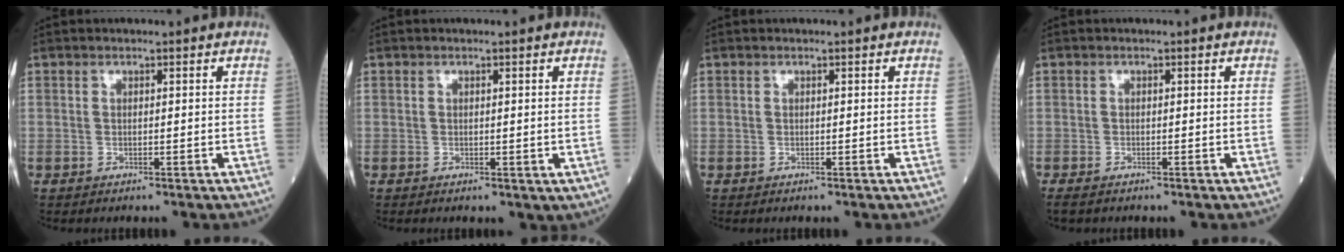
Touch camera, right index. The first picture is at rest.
{"total": 1.0, "force": [0.0, 0.7, 0.8], "torque": [-0.011, -0.003, 0.004]}
{"total": 0.0}
{"total": 1.9, "force": [-1.5, 0.6, 0.9], "torque": [-0.017, -0.005, -0.023]}